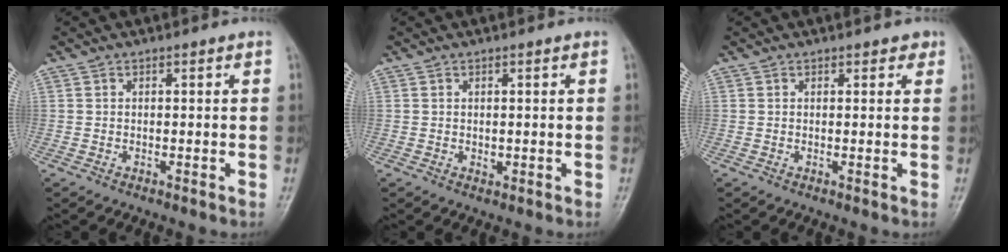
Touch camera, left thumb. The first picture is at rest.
{"total": 1.1, "force": [0.2, 0.7, 0.8], "torque": [-0.009, -0.003, 0.008]}
{"total": 1.4, "force": [1.0, 0.8, 0.5], "torque": [0.006, -0.003, 0.007]}